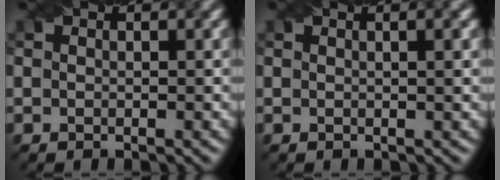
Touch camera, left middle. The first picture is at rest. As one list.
[{"total": 2.4, "force": [0.8, 0.9, 2.1], "torque": [-0.018, 0.005, -0.005]}]